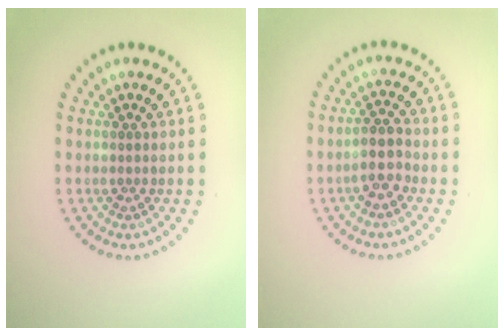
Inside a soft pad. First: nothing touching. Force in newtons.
{"total": 2.6, "press": 2.4, "slide": 1.1}